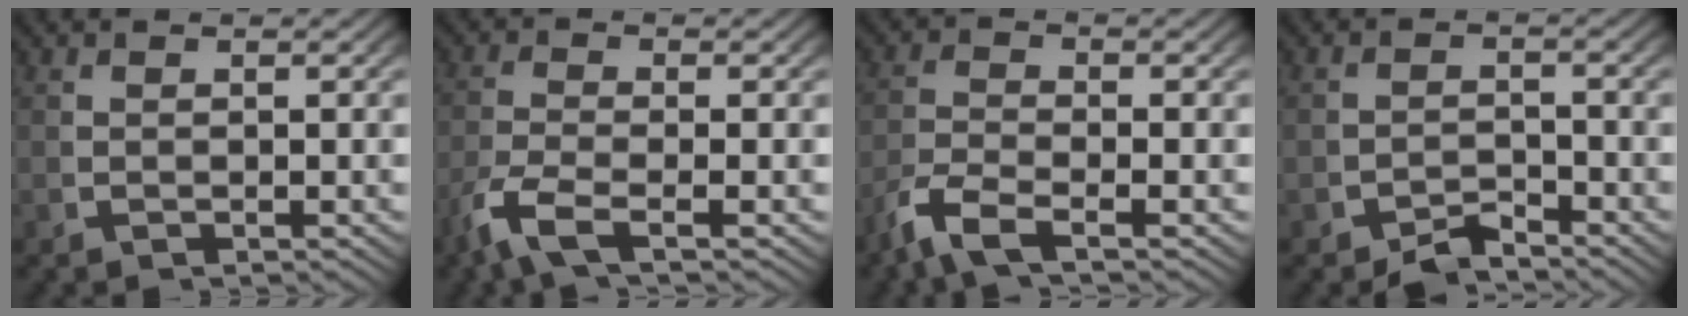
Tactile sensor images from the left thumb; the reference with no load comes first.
{"total": 4.1, "force": [-2.1, 1.4, 3.3], "torque": [-0.087, -0.014, -0.034]}
{"total": 4.2, "force": [-2.5, 1.6, 2.9], "torque": [-0.073, -0.012, -0.045]}
{"total": 2.9, "force": [-2.6, 0.8, 0.8], "torque": [0.000, -0.011, -0.047]}